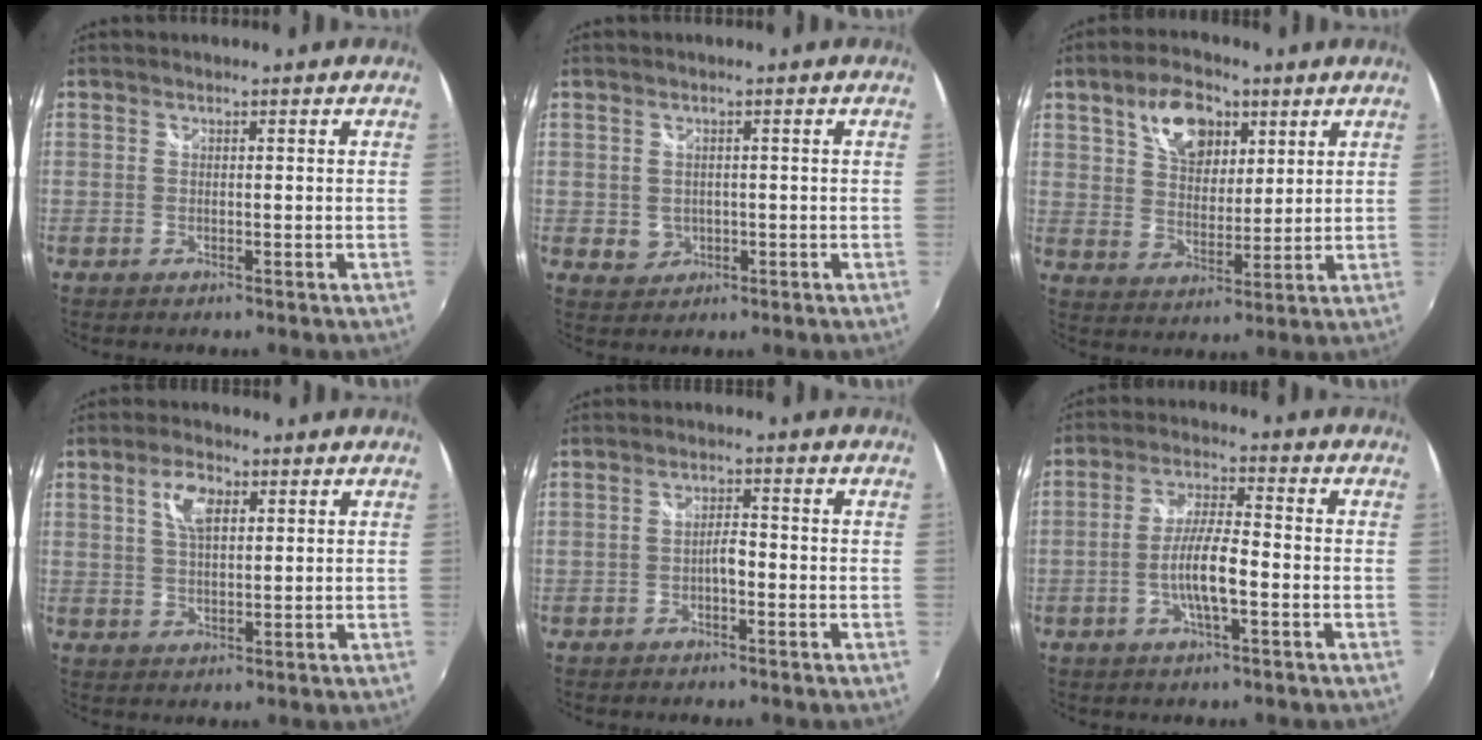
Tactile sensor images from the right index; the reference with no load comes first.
{"total": 2.9, "force": [-0.2, 2.7, 1.0], "torque": [-0.019, 0.002, 0.004]}
{"total": 11.5, "force": [5.9, 7.0, 7.0], "torque": [-0.124, 0.021, 0.105]}
{"total": 5.6, "force": [2.2, 2.6, 4.4], "torque": [-0.081, 0.009, 0.040]}
{"total": 2.3, "force": [-1.2, 0.7, 1.9], "torque": [-0.036, 0.006, -0.022]}
{"total": 7.9, "force": [-2.5, 1.5, 7.3], "torque": [-0.144, 0.001, -0.045]}